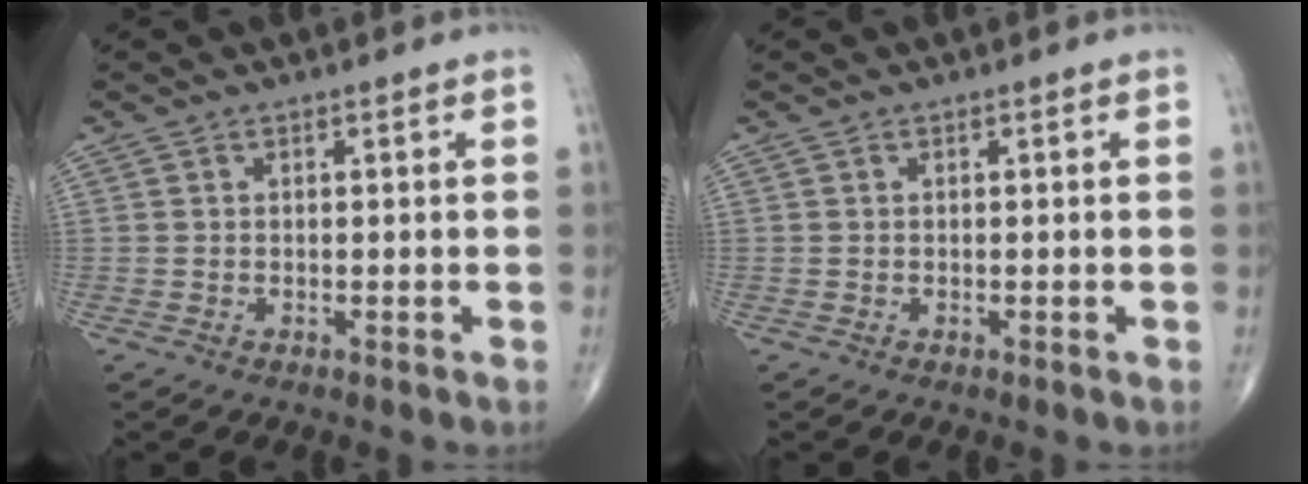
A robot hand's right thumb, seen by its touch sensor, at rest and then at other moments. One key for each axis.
{"total": 0.0}